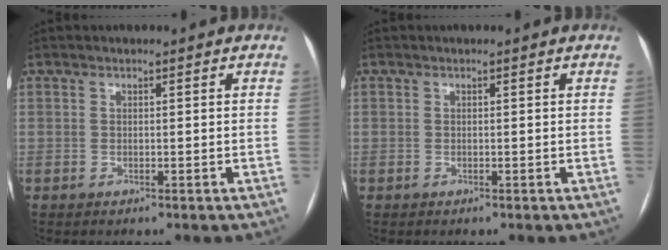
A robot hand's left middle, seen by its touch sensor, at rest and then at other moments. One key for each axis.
{"total": 0.0}